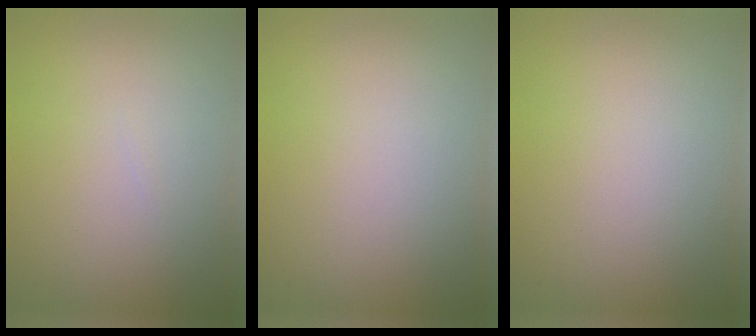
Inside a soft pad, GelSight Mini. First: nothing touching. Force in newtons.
{"total": 0.0}
{"total": 0.0}